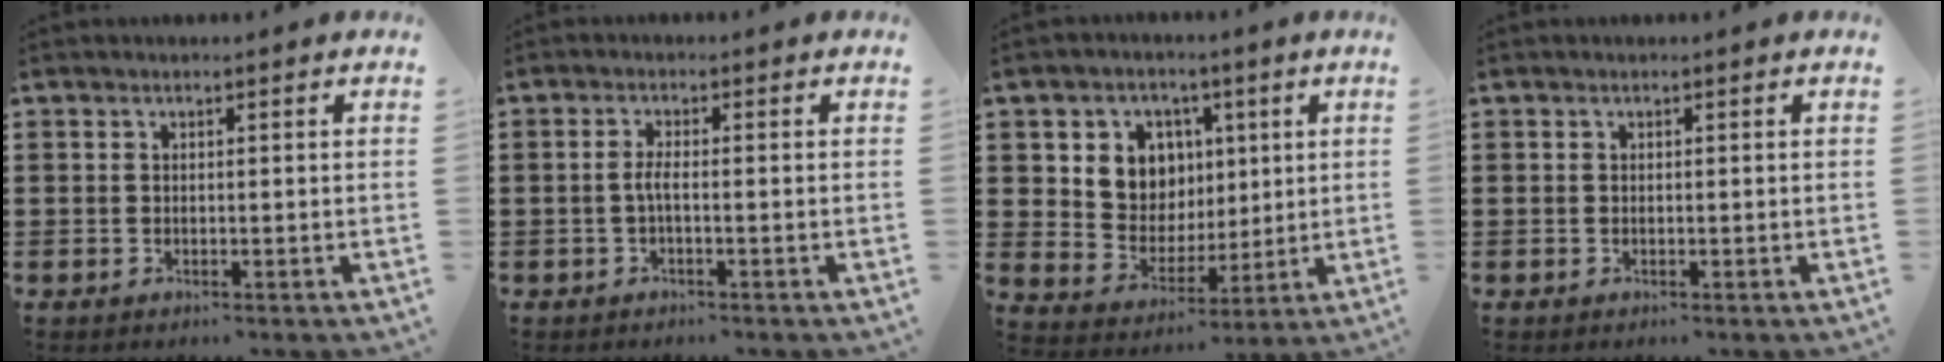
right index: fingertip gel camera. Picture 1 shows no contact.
{"total": 2.1, "force": [-0.7, 0.3, 2.0], "torque": [-0.053, -0.005, -0.018]}
{"total": 7.7, "force": [2.6, 7.1, 1.7], "torque": [-0.061, -0.007, 0.046]}
{"total": 0.0}